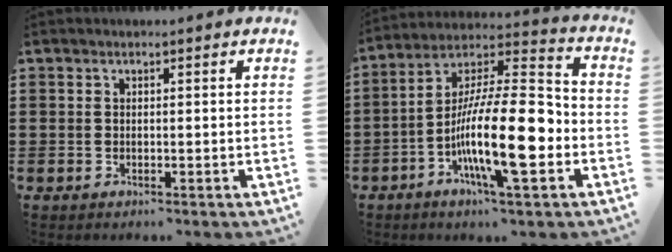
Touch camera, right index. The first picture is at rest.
{"total": 16.9, "force": [-4.7, 4.6, 15.5], "torque": [-0.283, -0.005, -0.082]}